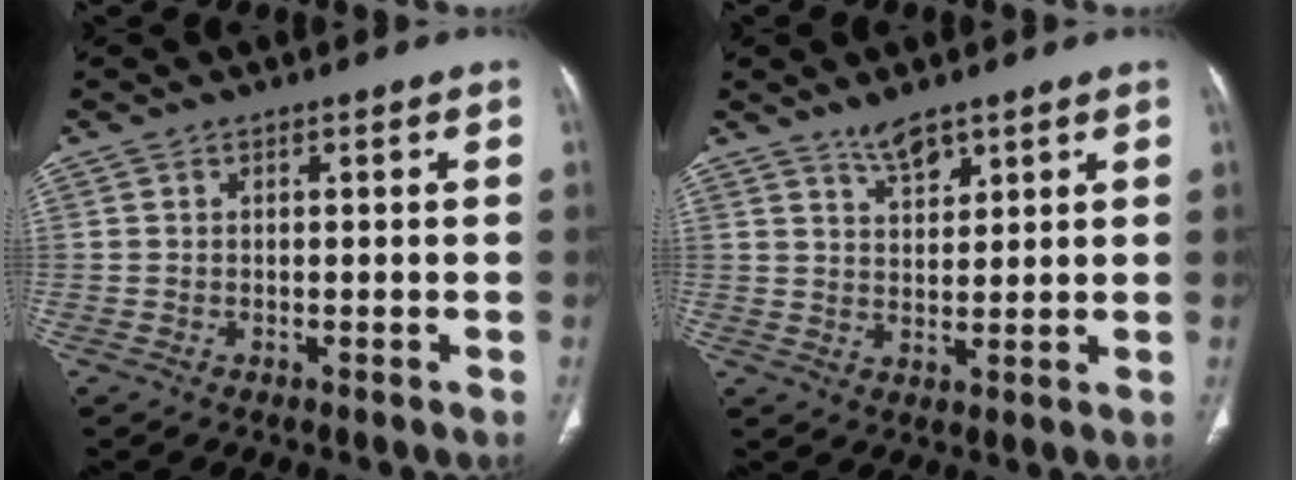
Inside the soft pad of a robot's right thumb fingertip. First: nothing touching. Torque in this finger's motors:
{"motor_torque": [0.53, 0.45, 0.08, -0.22, 0.00]}